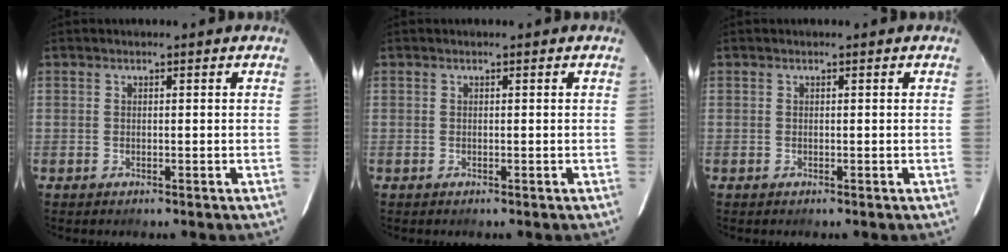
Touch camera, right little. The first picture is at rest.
{"total": 0.0}
{"total": 0.0}